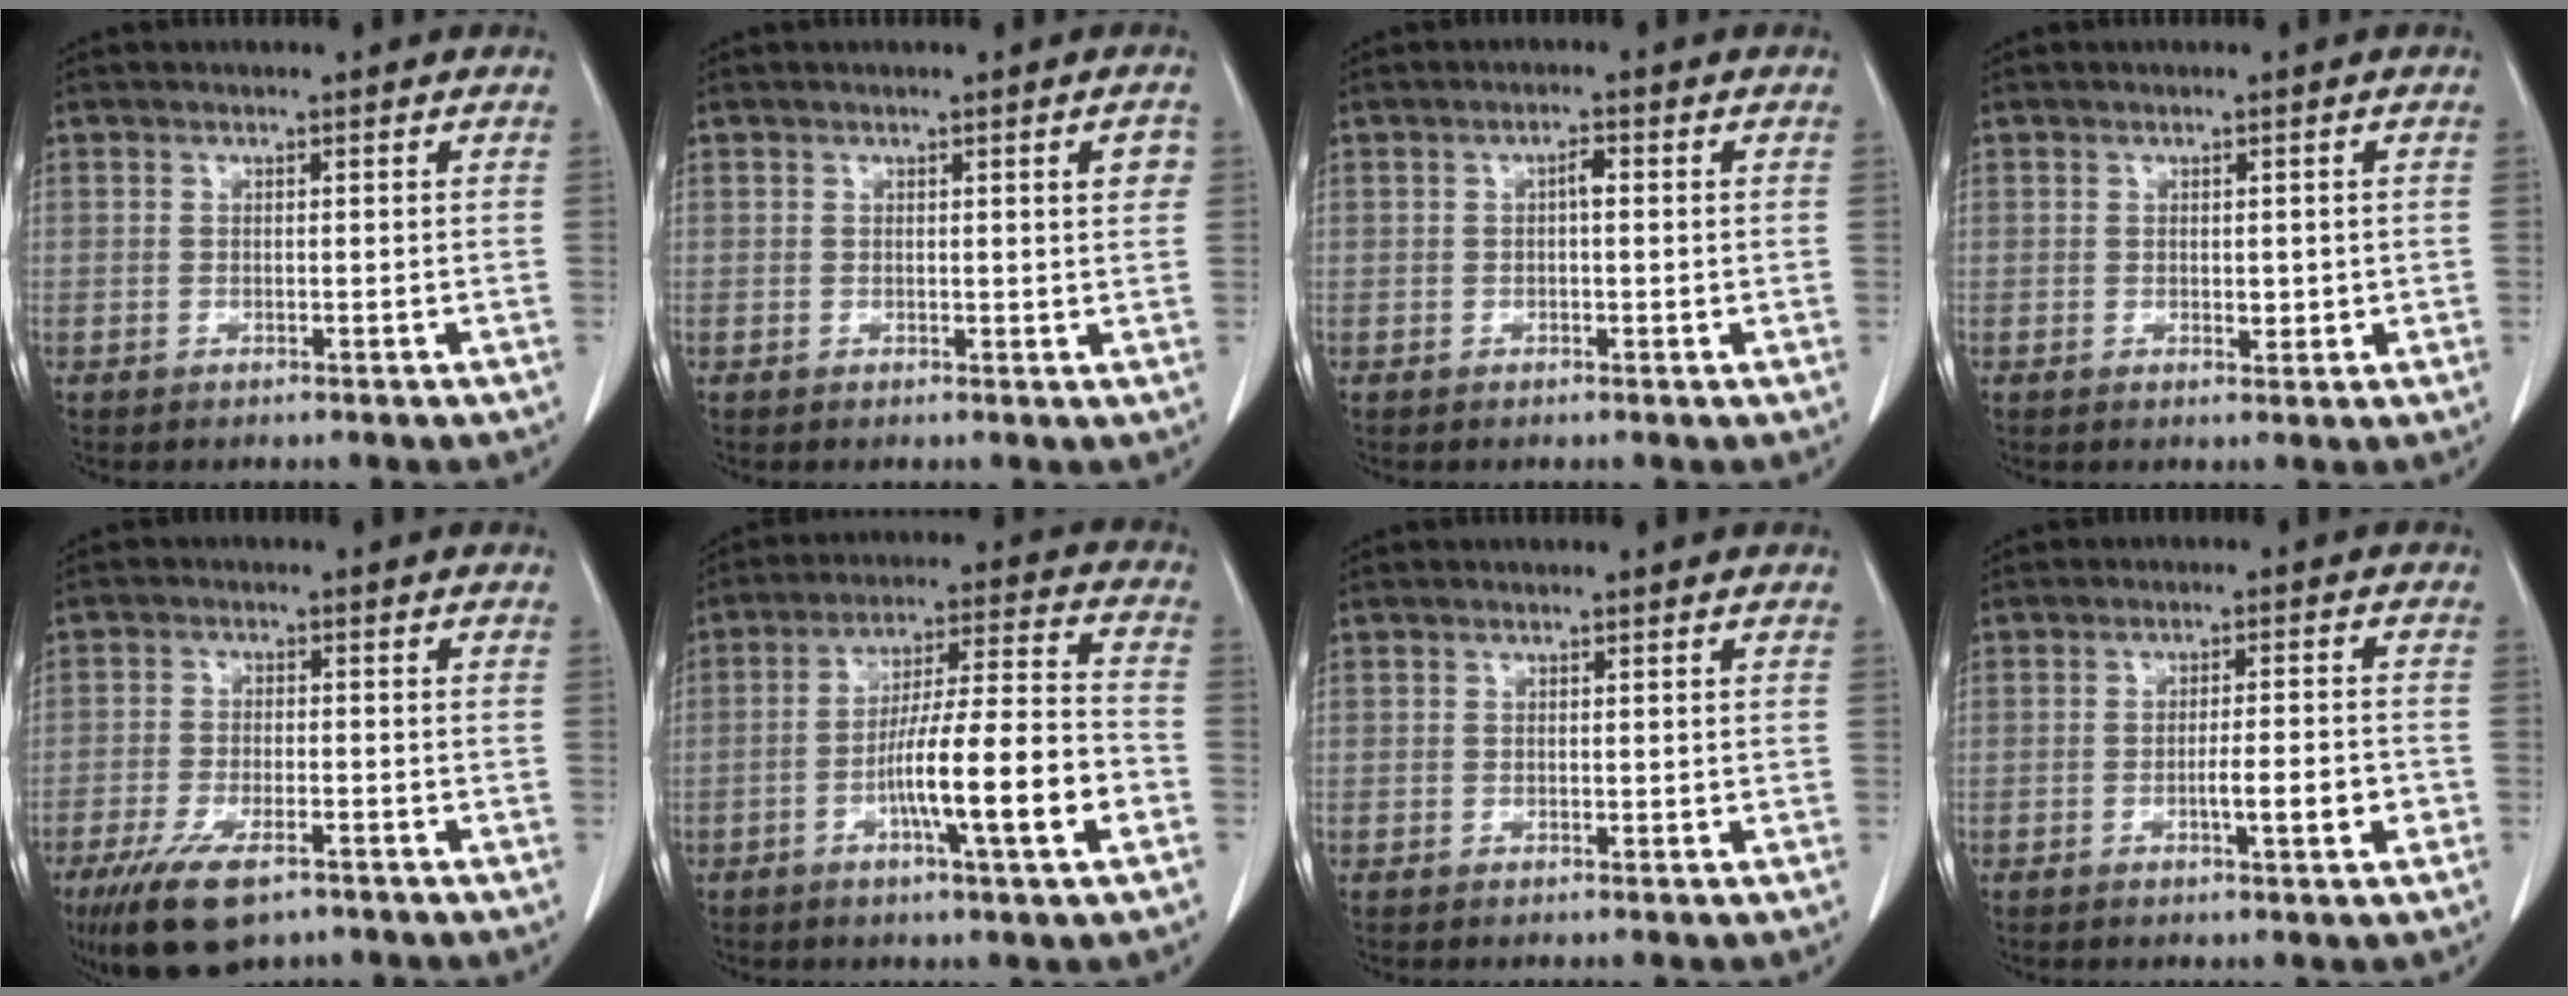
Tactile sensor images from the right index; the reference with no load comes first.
{"total": 2.5, "force": [0.8, 0.4, 2.3], "torque": [-0.022, 0.000, 0.009]}
{"total": 1.8, "force": [0.3, 0.6, 1.7], "torque": [-0.025, 0.004, 0.004]}
{"total": 1.7, "force": [0.0, 0.9, 1.4], "torque": [-0.016, -0.002, 0.003]}
{"total": 9.4, "force": [-6.1, 3.3, 6.4], "torque": [-0.118, -0.016, -0.104]}
{"total": 14.5, "force": [-4.8, 0.5, 13.7], "torque": [-0.228, 0.005, -0.079]}
{"total": 0.0}
{"total": 5.4, "force": [-1.7, 0.5, 5.1], "torque": [-0.076, 0.000, -0.023]}